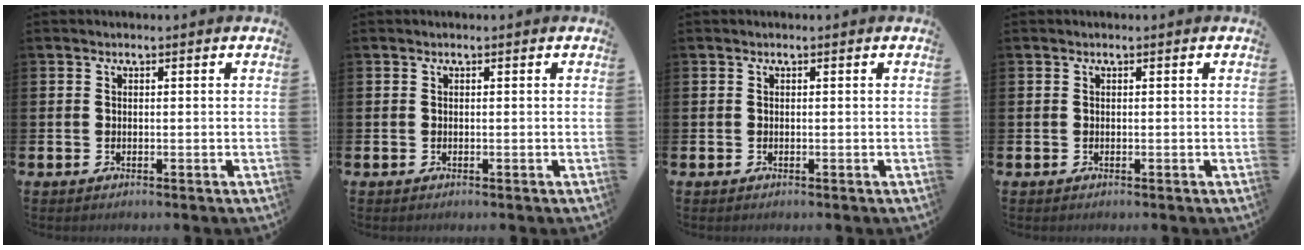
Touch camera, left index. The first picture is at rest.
{"total": 0.0}
{"total": 0.0}
{"total": 0.0}